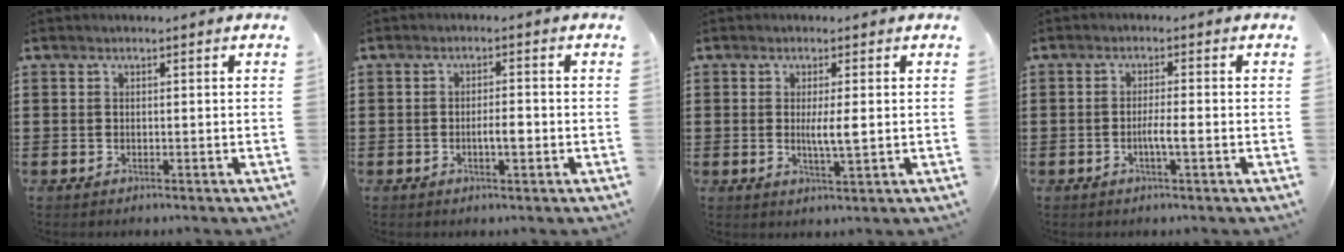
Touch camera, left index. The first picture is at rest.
{"total": 2.9, "force": [-0.6, 0.8, 2.7], "torque": [-0.048, 0.003, -0.011]}
{"total": 3.5, "force": [0.3, 0.3, 3.4], "torque": [-0.063, -0.005, 0.004]}
{"total": 2.9, "force": [-0.8, 0.2, 2.7], "torque": [-0.054, -0.004, -0.018]}